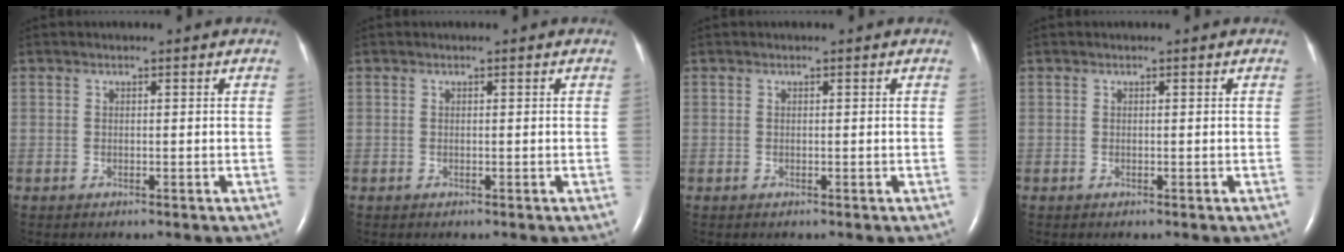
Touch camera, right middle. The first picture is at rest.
{"total": 0.0}
{"total": 0.0}
{"total": 0.0}